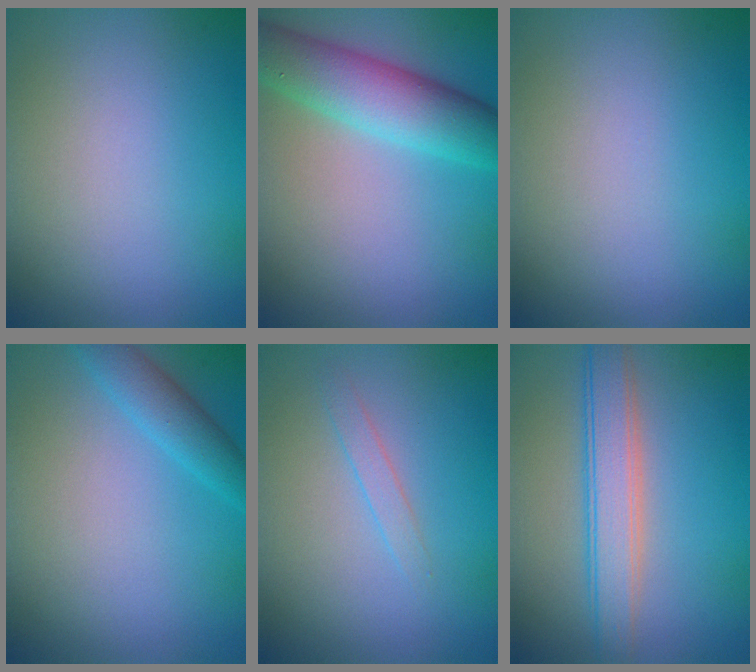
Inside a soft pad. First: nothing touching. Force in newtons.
{"total": 6.7, "press": 6.7, "slide": 0.0}
{"total": 0.0}
{"total": 2.1, "press": 2.1, "slide": 0.2}
{"total": 1.2, "press": 1.2, "slide": 0.1}
{"total": 4.4, "press": 4.4, "slide": 0.3}